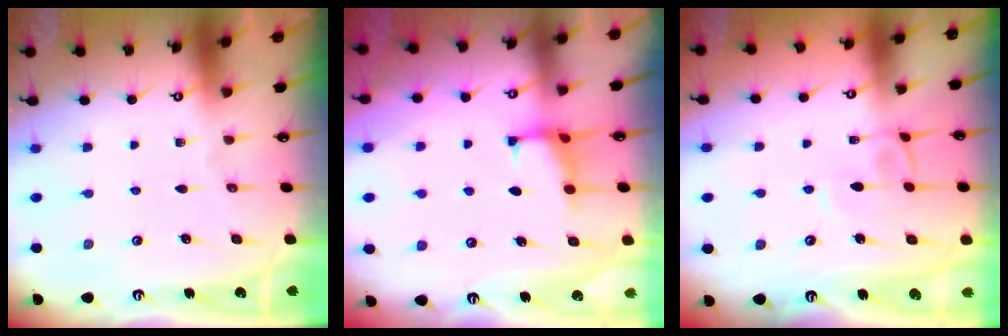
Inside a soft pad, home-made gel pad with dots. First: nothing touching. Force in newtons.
{"total": 2.2, "press": 2.2, "slide": 0.5}
{"total": 3.1, "press": 3.1, "slide": 0.2}